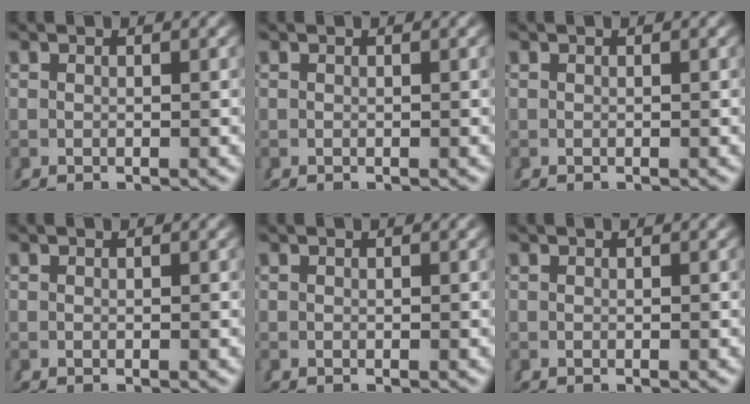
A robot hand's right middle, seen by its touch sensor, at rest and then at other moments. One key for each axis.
{"total": 0.0}
{"total": 0.0}
{"total": 0.0}
{"total": 0.0}
{"total": 0.0}